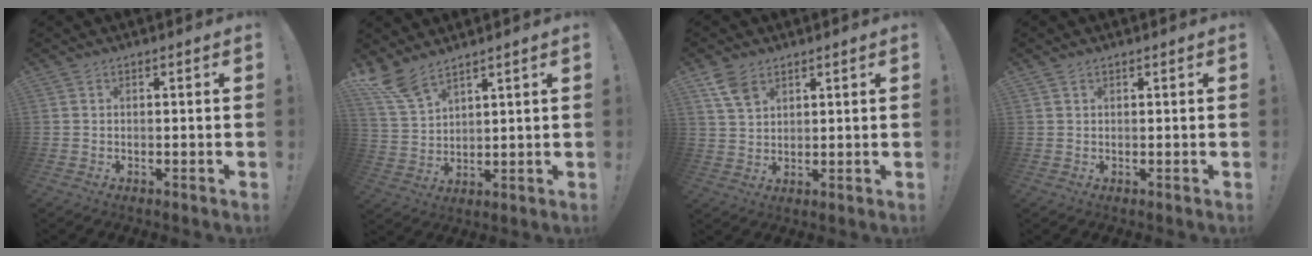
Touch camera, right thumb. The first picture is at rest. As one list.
[{"total": 8.6, "force": [7.0, 2.5, 4.2], "torque": [-0.091, -0.039, 0.138]}, {"total": 6.3, "force": [3.9, 3.6, 3.4], "torque": [-0.066, -0.014, 0.078]}, {"total": 0.7, "force": [0.5, 0.3, 0.2], "torque": [-0.002, -0.002, 0.010]}]